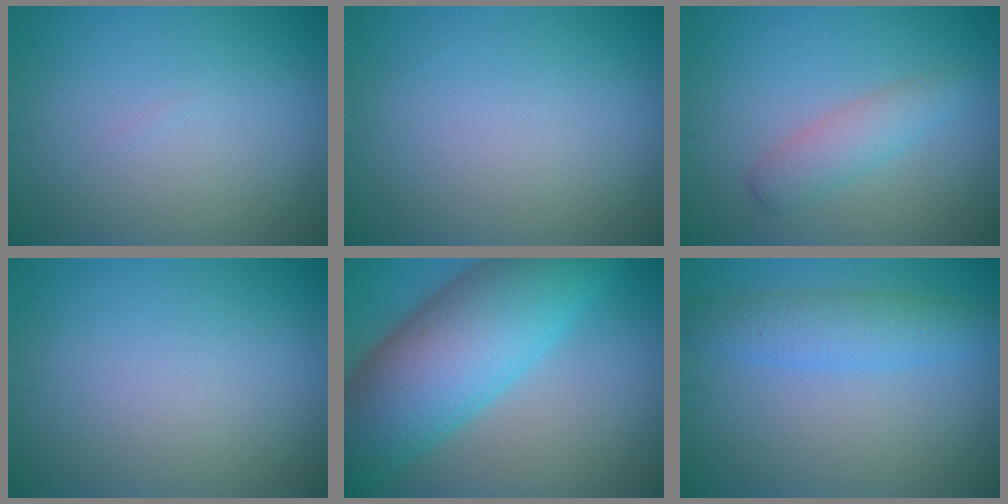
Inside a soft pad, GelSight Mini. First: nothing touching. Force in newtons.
{"total": 0.0}
{"total": 2.4, "press": 2.4, "slide": 0.1}
{"total": 0.0}
{"total": 11.9, "press": 11.9, "slide": 0.3}
{"total": 3.8, "press": 3.8, "slide": 0.2}